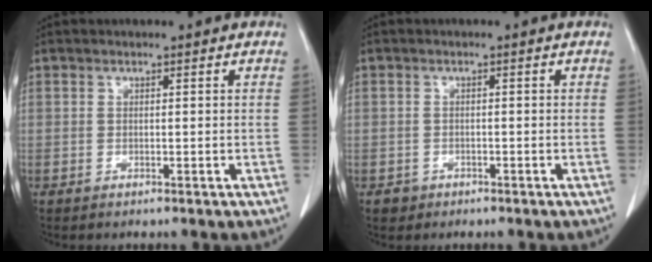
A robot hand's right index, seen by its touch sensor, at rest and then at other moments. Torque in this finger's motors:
{"motor_torque": [-0.28, -0.04, -0.78, -0.13]}